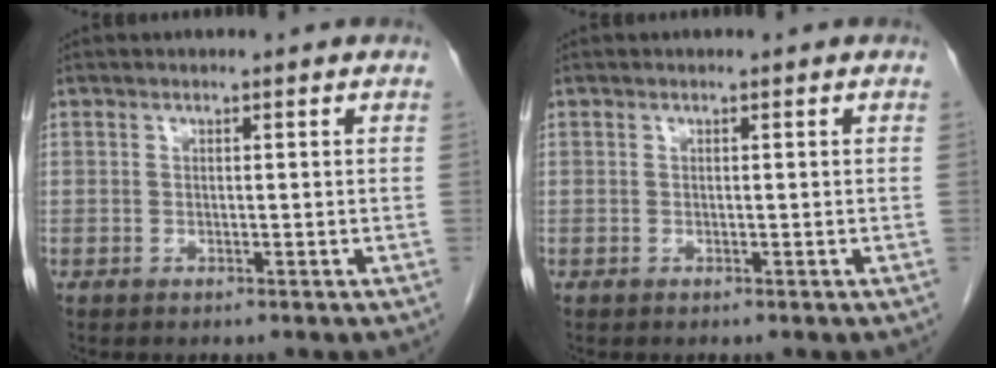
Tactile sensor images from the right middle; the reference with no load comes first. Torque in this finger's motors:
{"motor_torque": [-0.12, -0.12, 0.00, -0.01]}